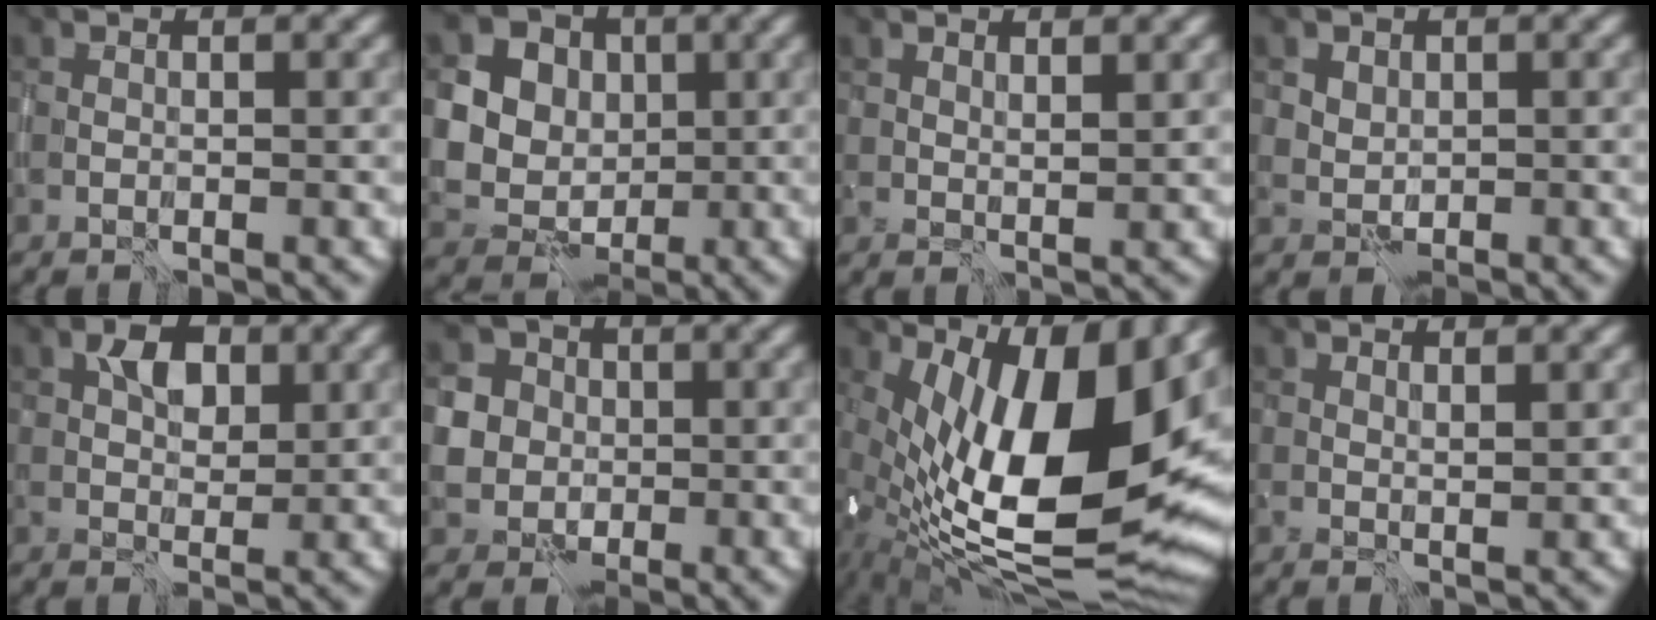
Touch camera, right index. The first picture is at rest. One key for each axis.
{"total": 11.8, "fx": 2.9, "fy": 10.4, "fz": 4.6, "tx": -0.117, "ty": 0.023, "tz": 0.049}
{"total": 1.5, "fx": 1.3, "fy": 0.3, "fz": 0.6, "tx": -0.008, "ty": -0.004, "tz": 0.026}
{"total": 1.3, "fx": 0.7, "fy": 1.1, "fz": 0.1, "tx": -0.002, "ty": 0.001, "tz": 0.015}
{"total": 3.5, "fx": 1.2, "fy": 2.3, "fz": 2.3, "tx": -0.037, "ty": 0.004, "tz": 0.019}
{"total": 5.1, "fx": 0.3, "fy": 4.9, "fz": 1.5, "tx": -0.034, "ty": 0.020, "tz": -0.006}
{"total": 16.0, "fx": 2.8, "fy": 7.1, "fz": 14.1, "tx": -0.232, "ty": 0.005, "tz": 0.050}
{"total": 1.2, "fx": 1.1, "fy": 0.2, "fz": 0.5, "tx": -0.006, "ty": -0.004, "tz": 0.021}